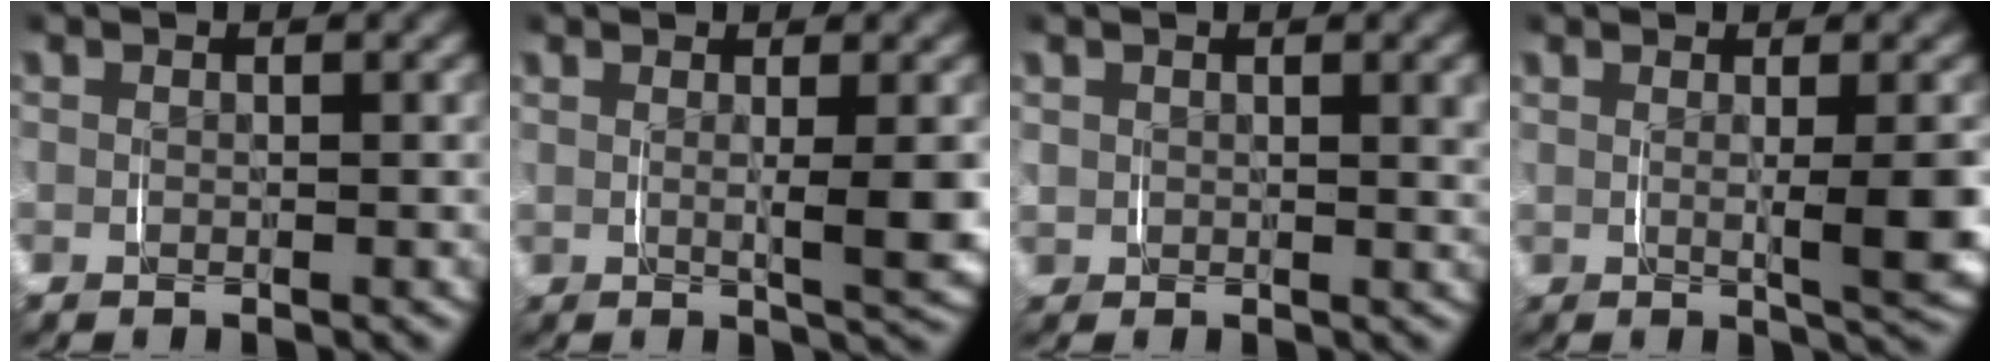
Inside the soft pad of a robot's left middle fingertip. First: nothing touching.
{"total": 4.1, "force": [0.8, 1.1, 3.8], "torque": [-0.055, -0.003, 0.014]}
{"total": 1.9, "force": [0.8, 1.5, 0.9], "torque": [-0.018, 0.004, 0.012]}
{"total": 4.6, "force": [0.6, 1.3, 4.4], "torque": [-0.062, -0.001, 0.009]}